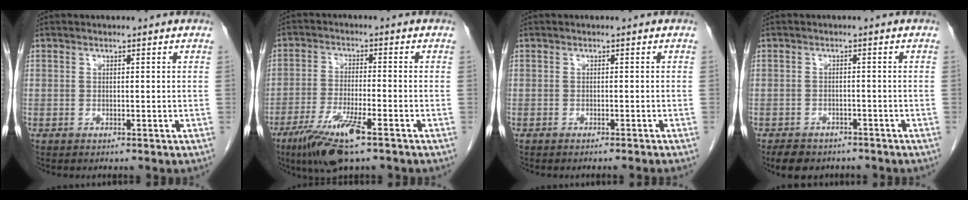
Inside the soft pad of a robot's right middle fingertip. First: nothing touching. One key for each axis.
{"total": 9.3, "fx": -5.7, "fy": 0.9, "fz": 7.2, "tx": -0.143, "ty": -0.023, "tz": -0.101}
{"total": 2.2, "fx": -1.9, "fy": -0.6, "fz": 1.0, "tx": -0.009, "ty": 0.005, "tz": -0.025}
{"total": 5.6, "fx": -4.6, "fy": 2.7, "fz": 1.9, "tx": -0.033, "ty": -0.002, "tz": -0.062}